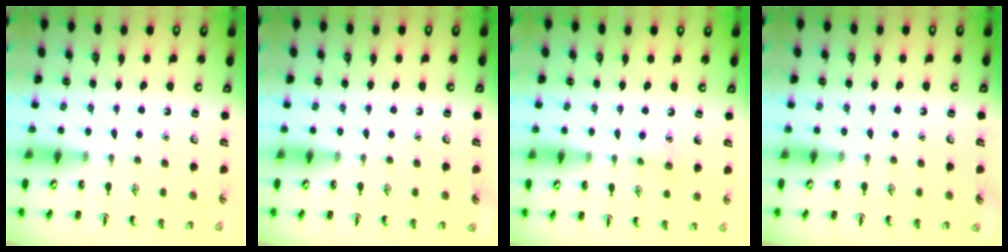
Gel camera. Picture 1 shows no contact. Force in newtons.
{"total": 0.0}
{"total": 6.0, "press": 5.8, "slide": 1.6}
{"total": 0.0}